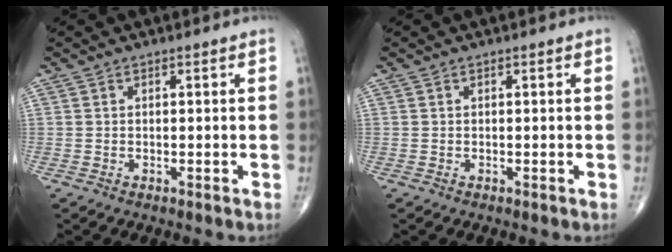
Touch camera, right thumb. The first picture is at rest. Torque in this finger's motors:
{"motor_torque": [0.01, 0.02, 0.00, 0.00, 0.01]}